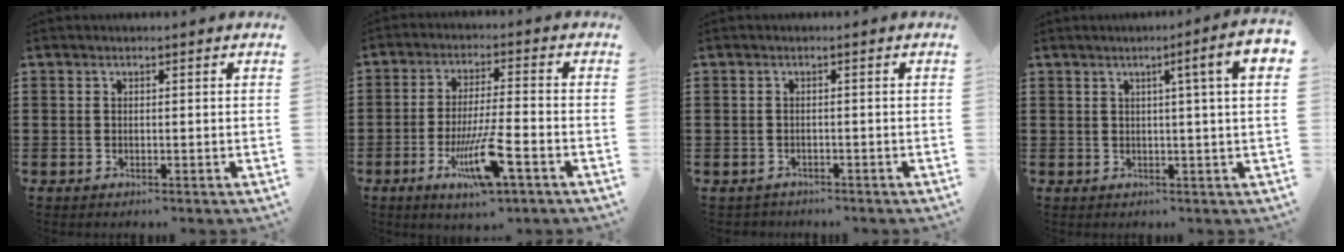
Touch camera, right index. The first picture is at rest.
{"total": 9.8, "force": [-4.4, 1.4, 8.6], "torque": [-0.168, -0.008, -0.081]}
{"total": 1.0, "force": [-0.9, 0.5, -0.1], "torque": [-0.001, 0.003, -0.021]}
{"total": 5.5, "force": [1.3, -0.2, 5.3], "torque": [-0.086, -0.014, 0.011]}